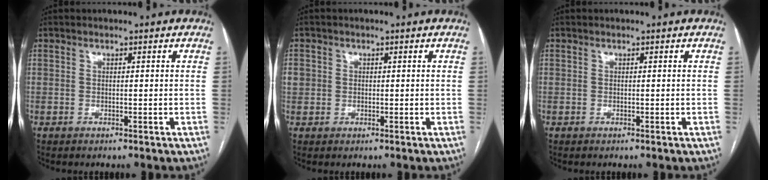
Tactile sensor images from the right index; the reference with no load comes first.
{"total": 2.8, "force": [0.4, 2.7, 0.6], "torque": [-0.014, 0.012, 0.014]}
{"total": 0.0}